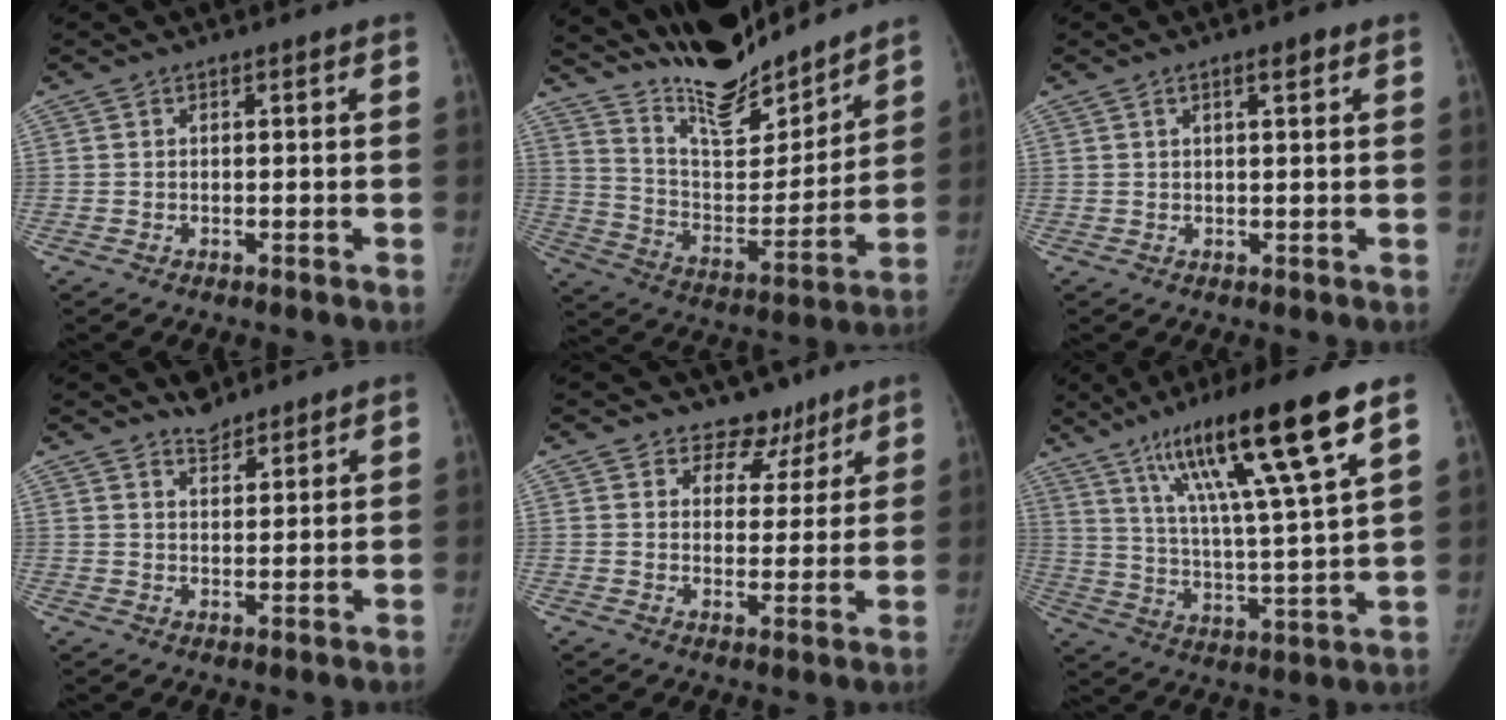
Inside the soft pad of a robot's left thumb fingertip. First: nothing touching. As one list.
[{"total": 20.3, "force": [18.3, 4.5, 7.6], "torque": [-0.087, -0.111, 0.312]}, {"total": 2.6, "force": [1.3, 0.6, 2.1], "torque": [-0.028, -0.002, 0.019]}, {"total": 3.9, "force": [3.5, 1.5, 0.7], "torque": [0.008, -0.028, 0.056]}, {"total": 6.9, "force": [5.2, 4.6, 0.6], "torque": [0.029, -0.034, 0.072]}, {"total": 21.1, "force": [12.1, 2.3, 17.2], "torque": [-0.284, -0.031, 0.210]}]